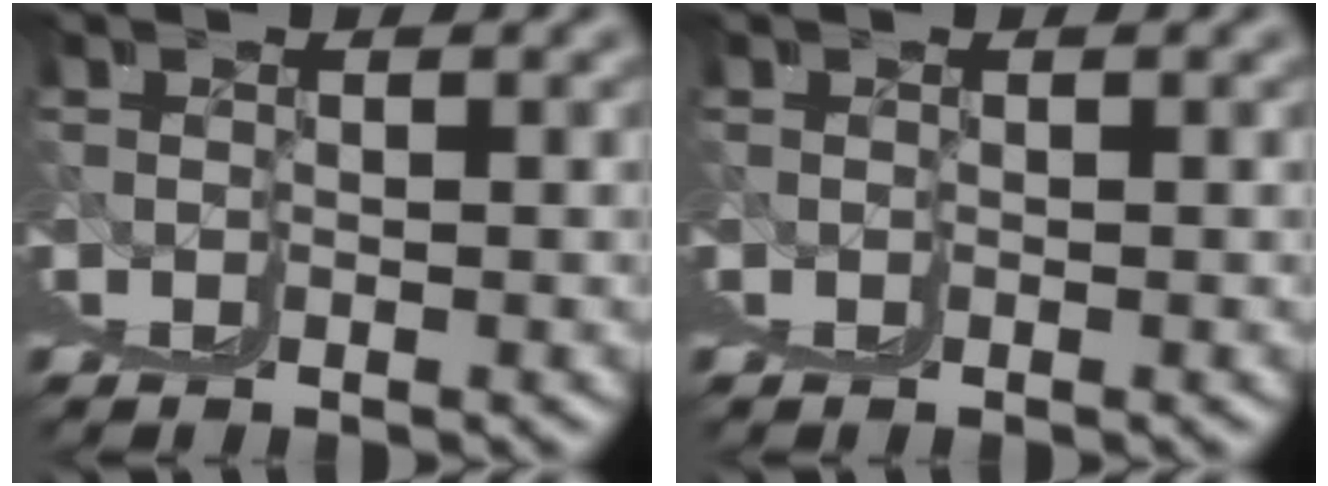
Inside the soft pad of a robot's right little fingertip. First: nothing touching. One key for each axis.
{"total": 0.0}